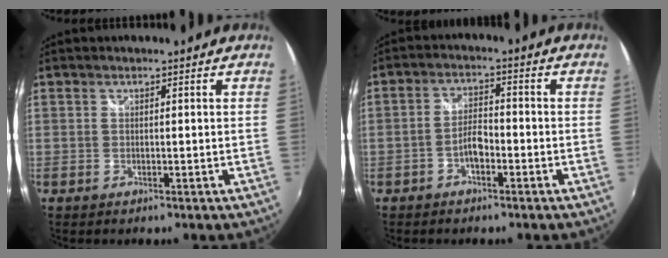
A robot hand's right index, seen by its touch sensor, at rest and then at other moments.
{"total": 3.9, "force": [-2.1, 1.6, 2.9], "torque": [-0.059, 0.009, -0.037]}